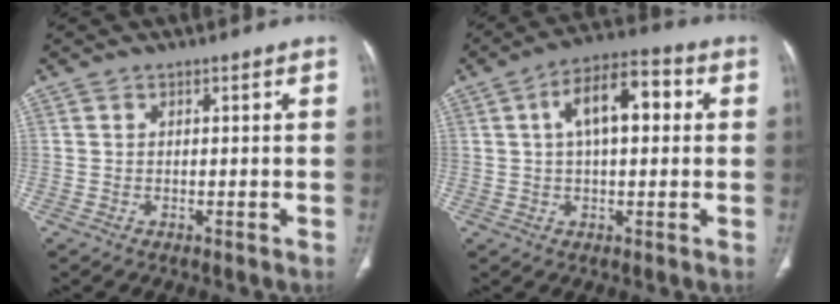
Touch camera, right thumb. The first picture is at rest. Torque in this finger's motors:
{"motor_torque": [0.47, 1.52, 0.92, -0.24, 0.04]}